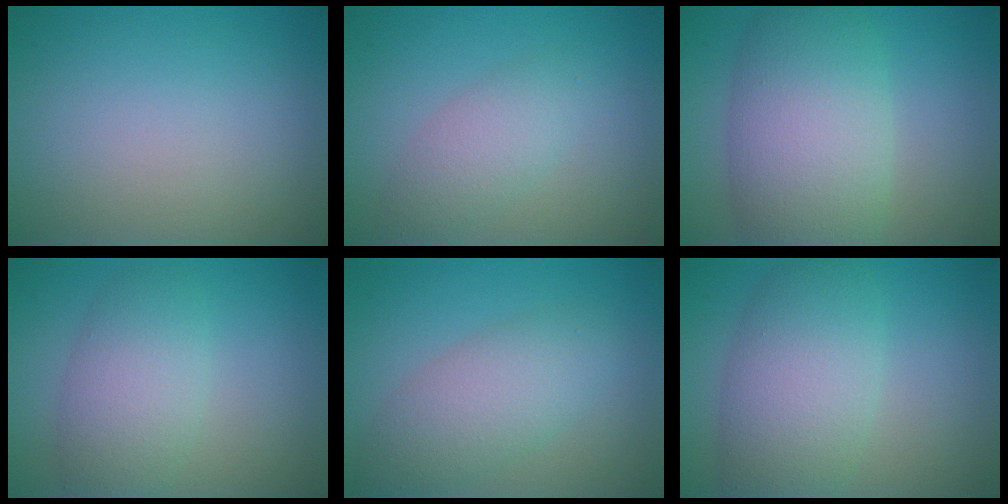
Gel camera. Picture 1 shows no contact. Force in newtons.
{"total": 2.8, "press": 2.8, "slide": 0.2}
{"total": 9.1, "press": 9.1, "slide": 0.3}
{"total": 4.7, "press": 4.7, "slide": 0.1}
{"total": 4.4, "press": 4.4, "slide": 0.2}
{"total": 6.8, "press": 6.8, "slide": 0.3}